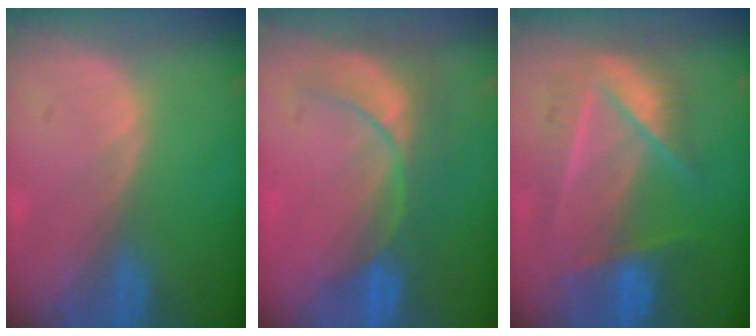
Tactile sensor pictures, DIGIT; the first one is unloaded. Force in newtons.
{"total": 8.6, "press": 7.6, "slide": 4.0}
{"total": 7.8, "press": 7.6, "slide": 1.8}